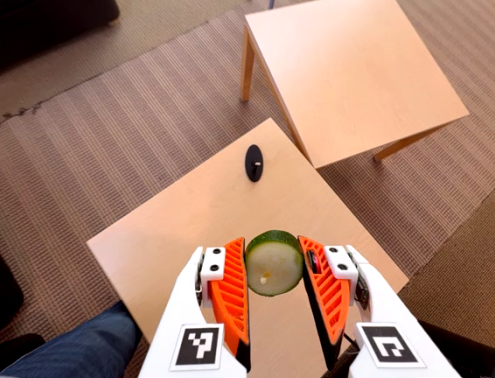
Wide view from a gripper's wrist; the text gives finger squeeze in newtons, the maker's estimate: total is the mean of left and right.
{"total": 12.9, "left": 13.6, "right": 12.2}